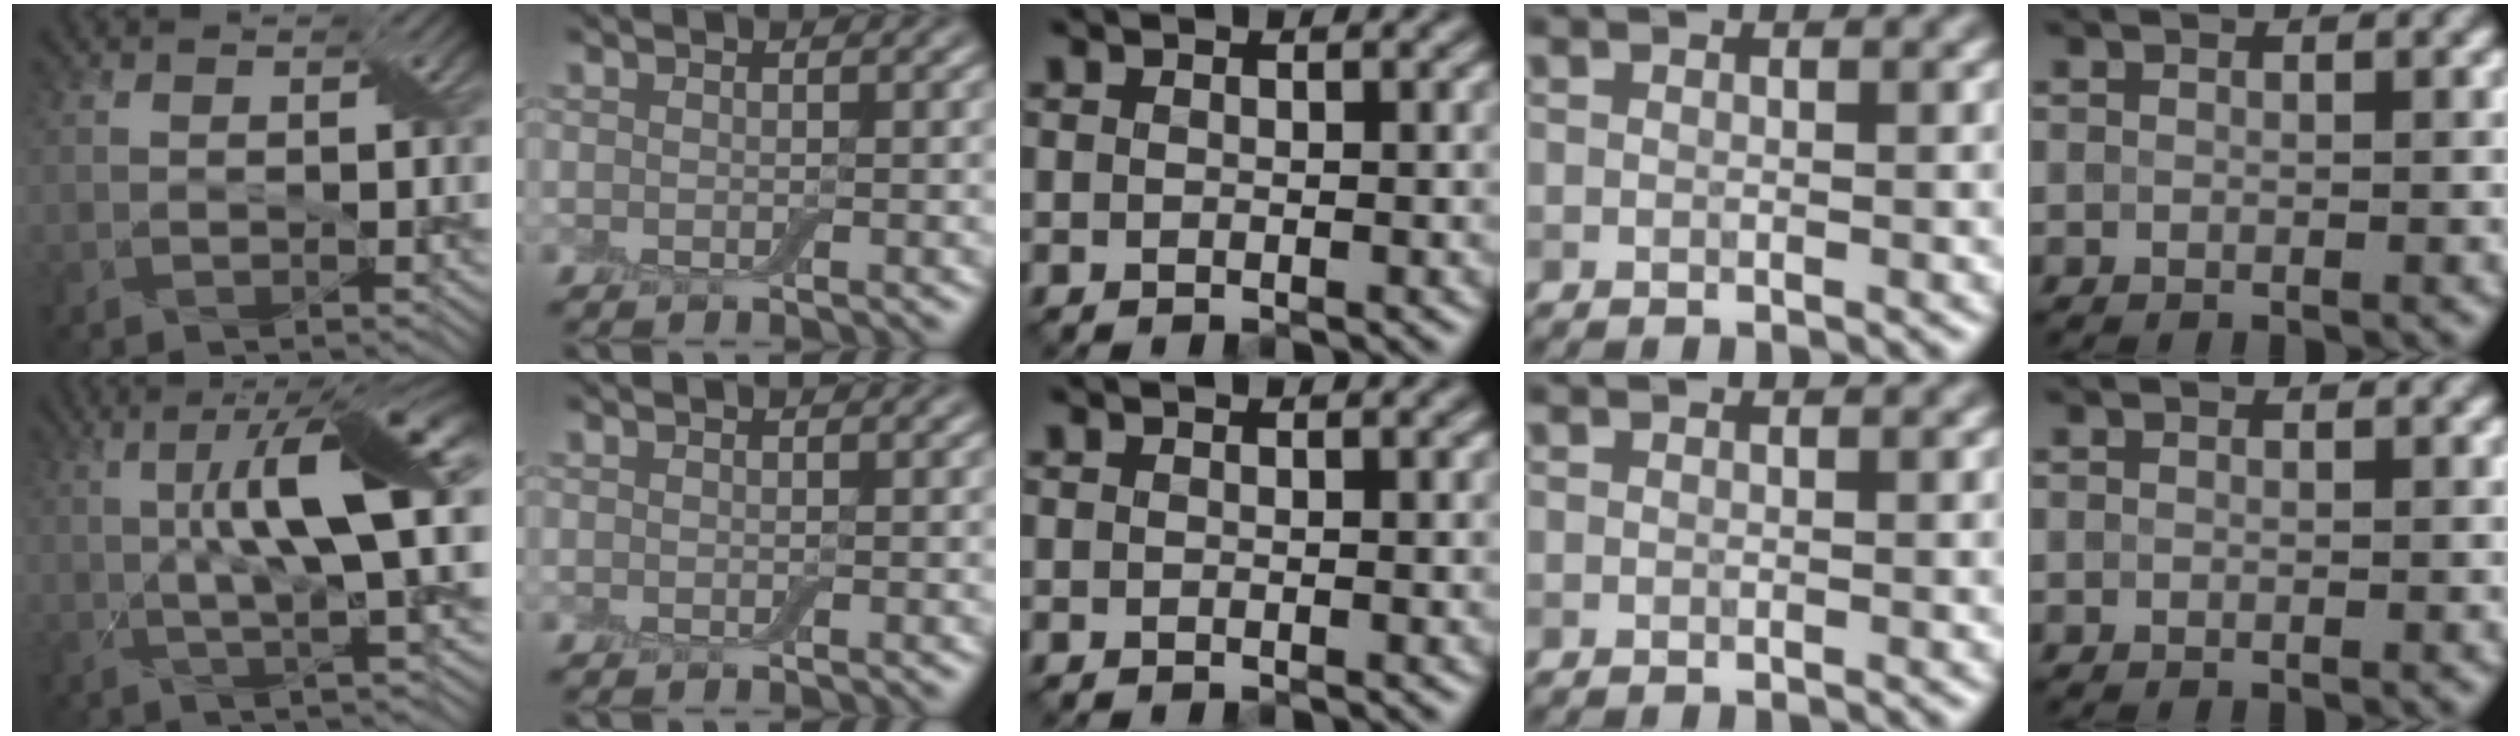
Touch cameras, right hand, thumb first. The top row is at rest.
{"thumb": {"total": 12.1, "force": [2.1, 2.7, 11.6], "torque": [-0.197, 0.013, 0.034]}}